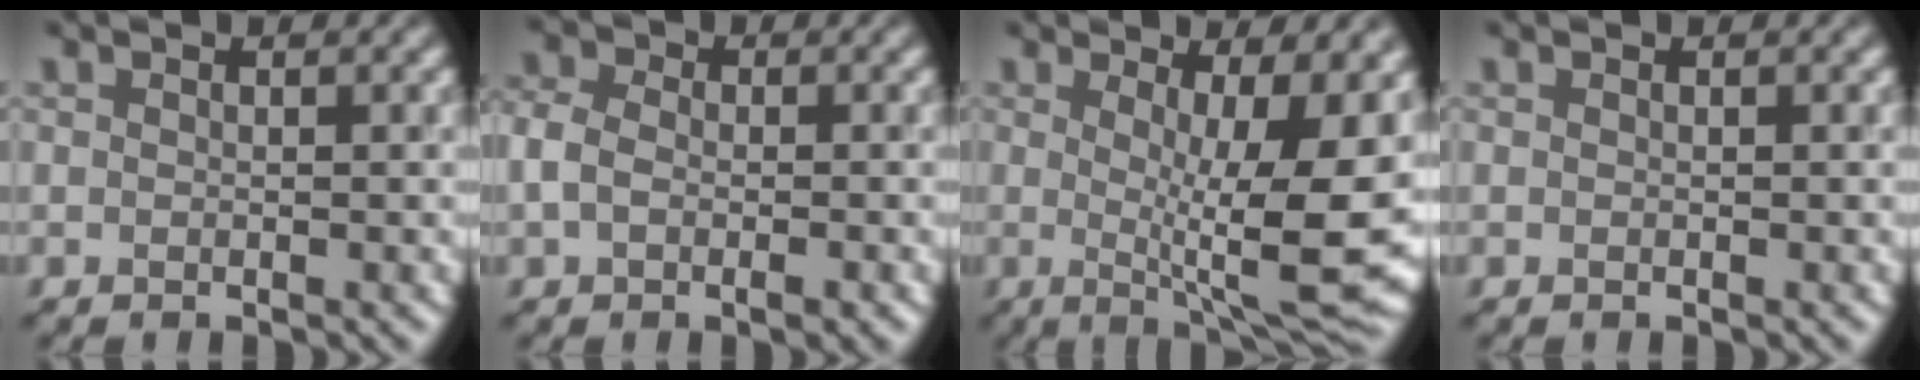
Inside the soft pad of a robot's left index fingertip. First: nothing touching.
{"total": 3.1, "force": [-0.8, 2.1, 2.1], "torque": [-0.044, 0.009, -0.020]}
{"total": 11.1, "force": [-0.2, 2.9, 10.8], "torque": [-0.141, -0.012, 0.001]}
{"total": 0.0}